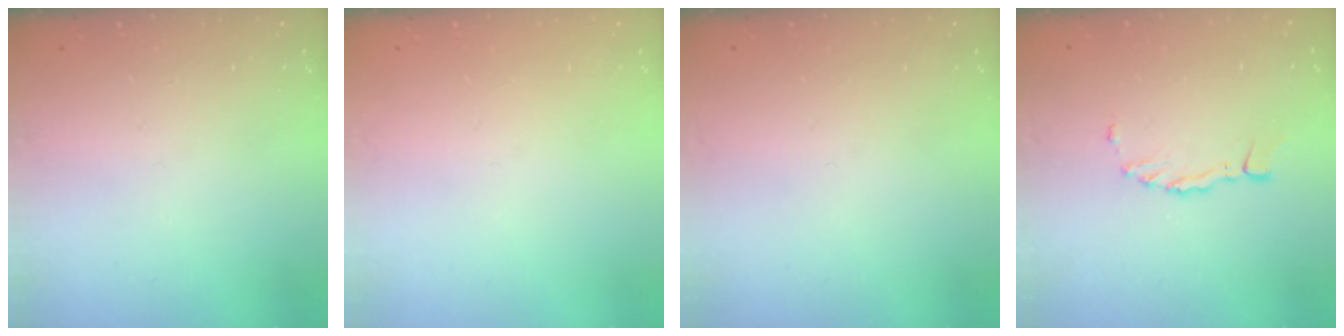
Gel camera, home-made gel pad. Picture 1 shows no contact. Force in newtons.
{"total": 0.0}
{"total": 0.0}
{"total": 2.1, "press": 2.1, "slide": 0.2}